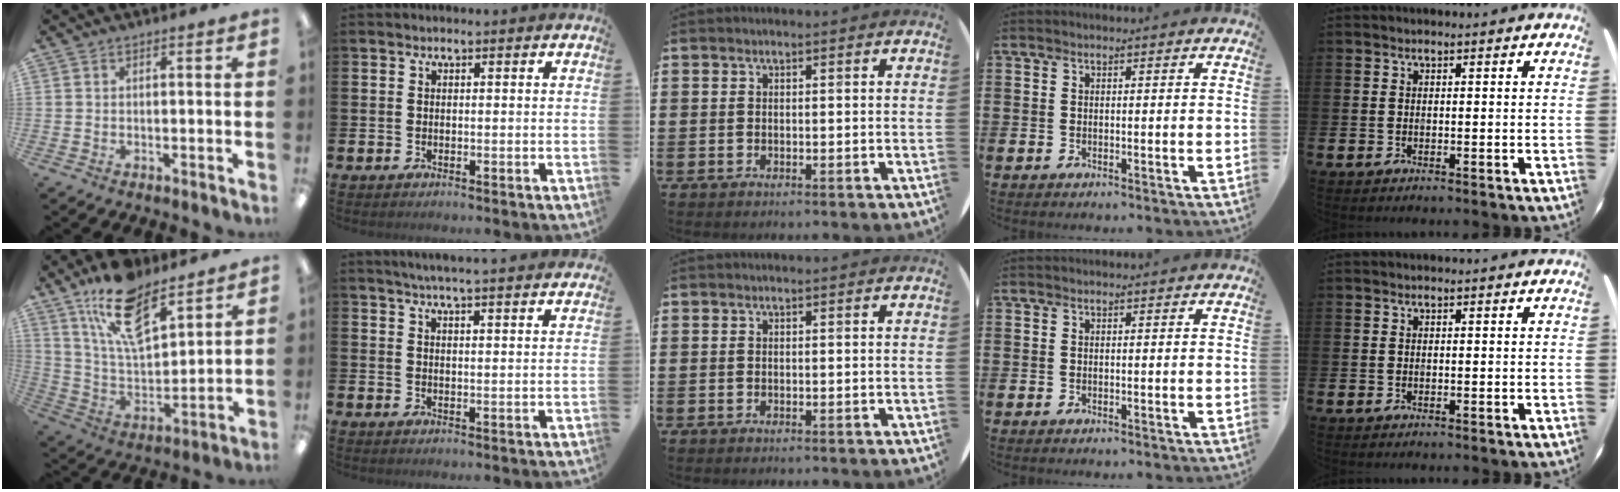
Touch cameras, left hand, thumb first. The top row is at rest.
{"thumb": {"total": 17.0, "force": [12.0, 7.3, 9.6], "torque": [-0.178, -0.055, 0.214]}, "index": {"total": 4.7, "force": [4.6, -0.8, 0.8], "torque": [-0.023, -0.024, 0.081]}}